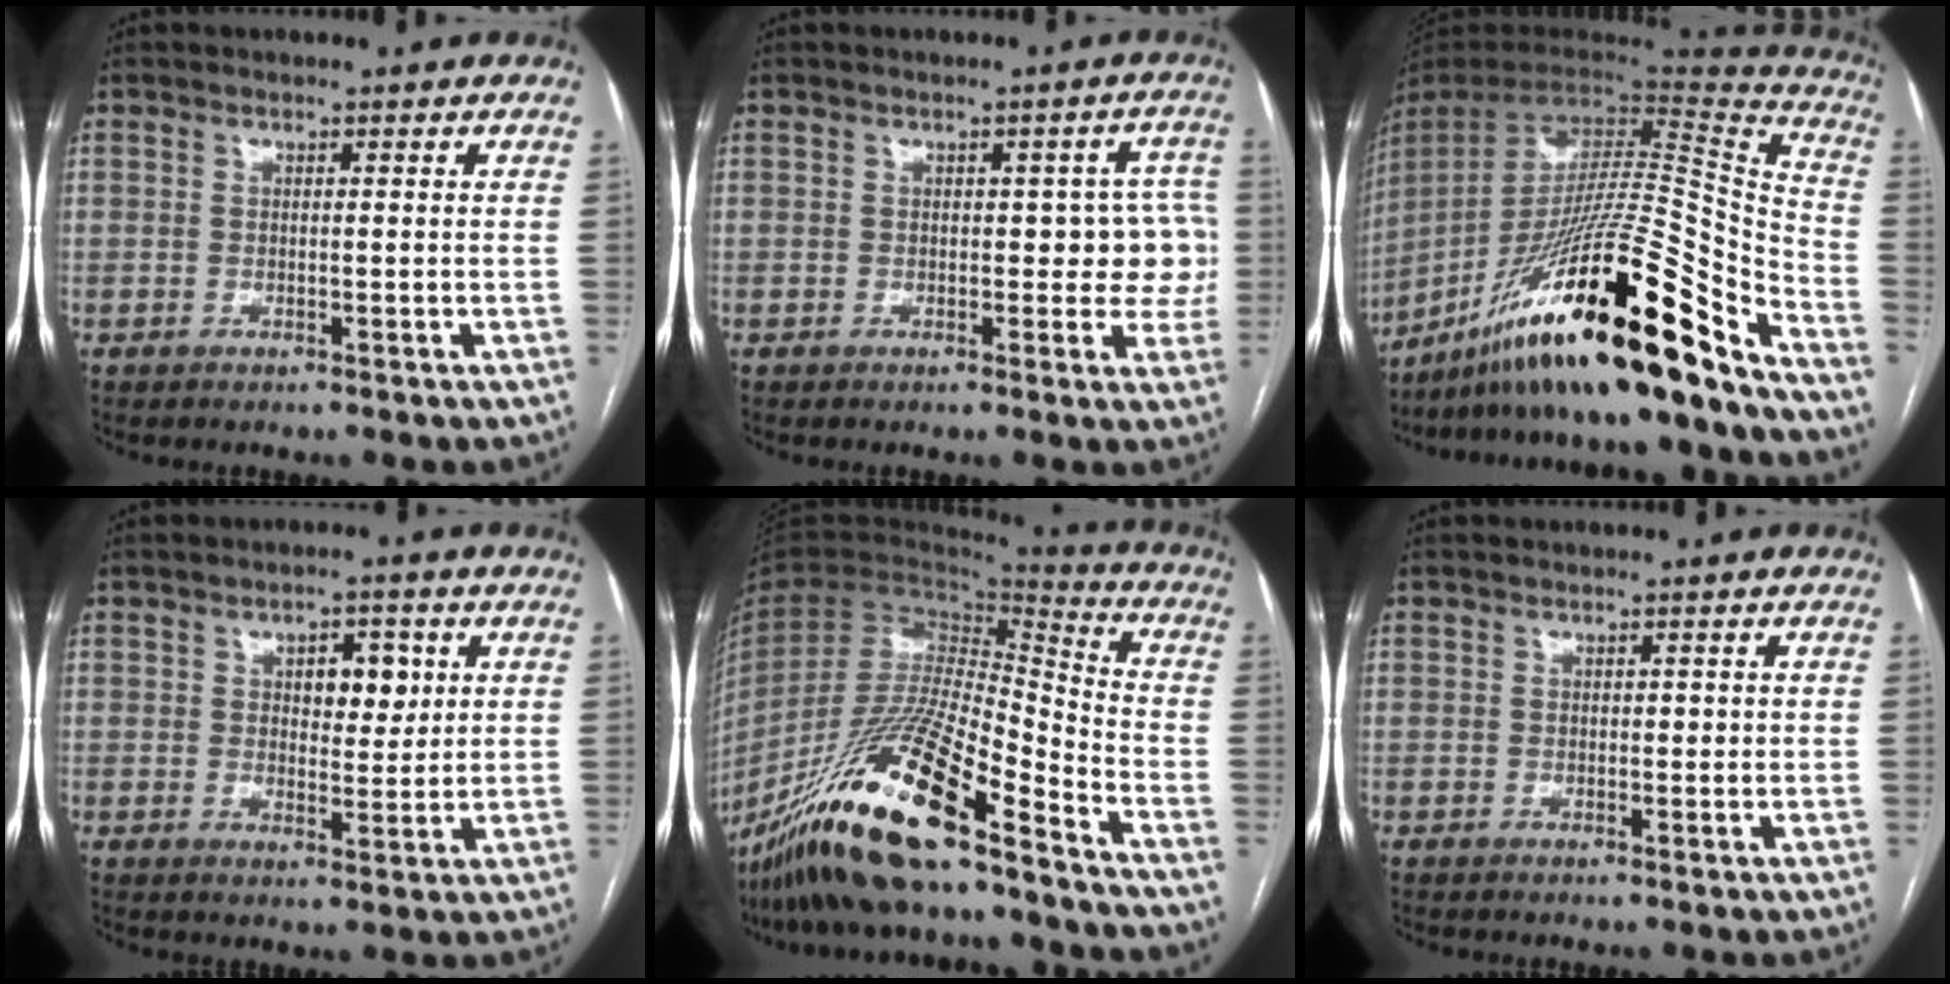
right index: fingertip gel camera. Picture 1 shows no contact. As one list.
[{"total": 6.5, "force": [0.1, 3.5, 5.5], "torque": [-0.038, 0.029, 0.002]}, {"total": 31.5, "force": [-21.4, 1.2, 23.1], "torque": [-0.354, -0.024, -0.361]}, {"total": 5.3, "force": [1.7, 2.9, 4.1], "torque": [-0.052, 0.007, 0.026]}, {"total": 23.1, "force": [-16.4, 2.4, 16.1], "torque": [-0.321, -0.051, -0.305]}, {"total": 0.9, "force": [0.0, 0.6, 0.6], "torque": [-0.007, 0.006, 0.001]}]